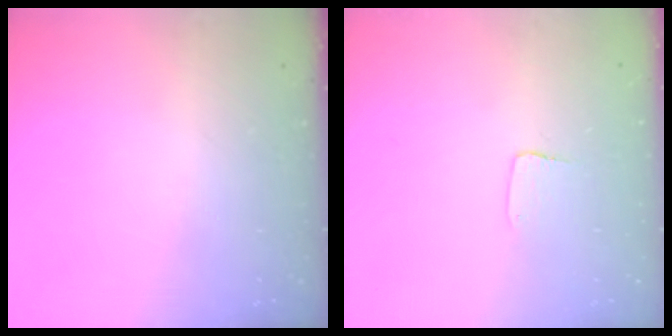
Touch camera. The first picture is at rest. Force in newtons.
{"total": 3.5, "press": 3.4, "slide": 0.3}